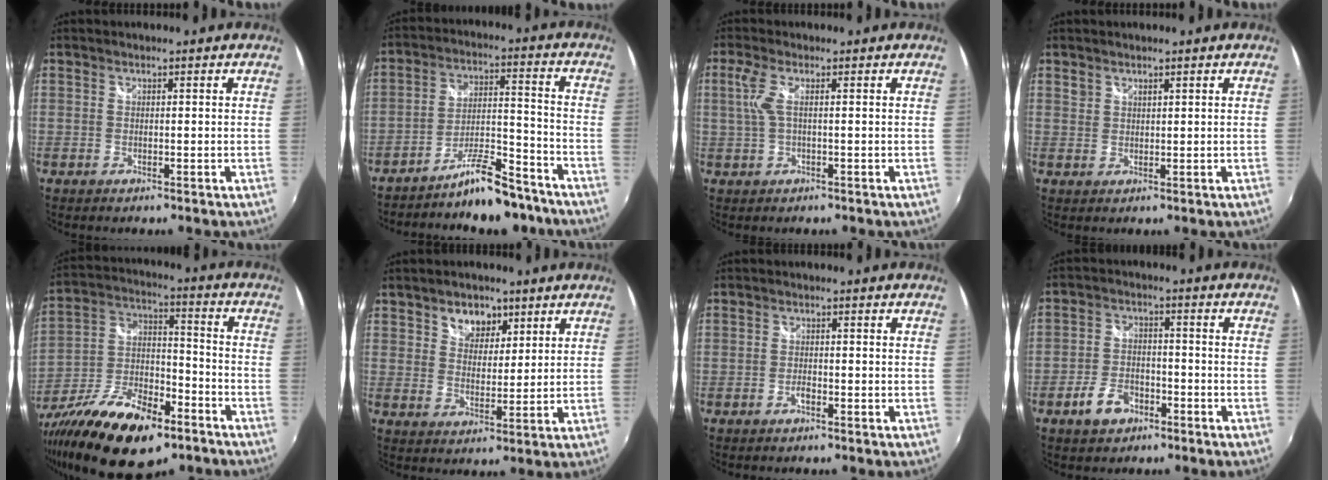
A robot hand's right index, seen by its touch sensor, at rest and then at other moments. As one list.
[{"total": 10.8, "force": [-9.2, 2.6, 5.1], "torque": [-0.090, 0.033, -0.140]}, {"total": 3.4, "force": [0.3, 0.3, 3.4], "torque": [-0.071, 0.001, 0.012]}, {"total": 1.3, "force": [1.1, 0.8, 0.1], "torque": [0.001, 0.000, 0.019]}, {"total": 22.7, "force": [-13.3, 9.8, 15.5], "torque": [-0.304, -0.029, -0.223]}, {"total": 6.4, "force": [3.7, 4.4, 2.7], "torque": [-0.036, 0.009, 0.063]}, {"total": 1.3, "force": [-0.9, 0.5, 0.7], "torque": [-0.017, -0.001, -0.017]}, {"total": 6.7, "force": [-4.1, 4.1, 3.4], "torque": [-0.083, 0.004, -0.070]}]